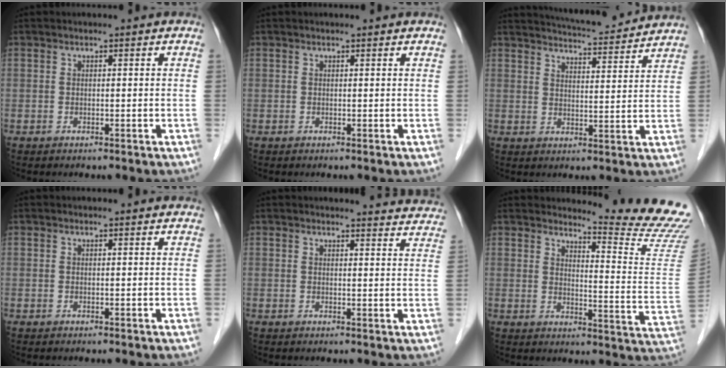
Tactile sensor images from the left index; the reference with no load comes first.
{"total": 1.7, "force": [1.6, 0.2, 0.4], "torque": [-0.012, 0.010, 0.015]}
{"total": 13.1, "force": [12.5, 0.8, 3.8], "torque": [-0.063, 0.007, 0.164]}
{"total": 1.8, "force": [1.8, 0.3, 0.2], "torque": [-0.012, 0.005, 0.014]}
{"total": 11.1, "force": [11.0, 1.0, 1.4], "torque": [0.010, -0.045, 0.095]}
{"total": 14.5, "force": [14.2, -2.6, 1.7], "torque": [-0.026, -0.148, 0.155]}